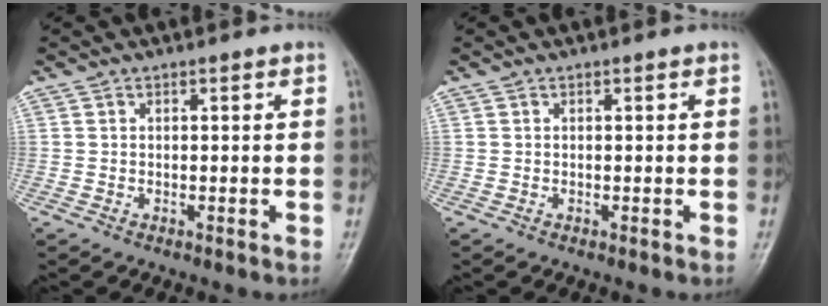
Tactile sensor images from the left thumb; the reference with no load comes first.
{"total": 0.0}